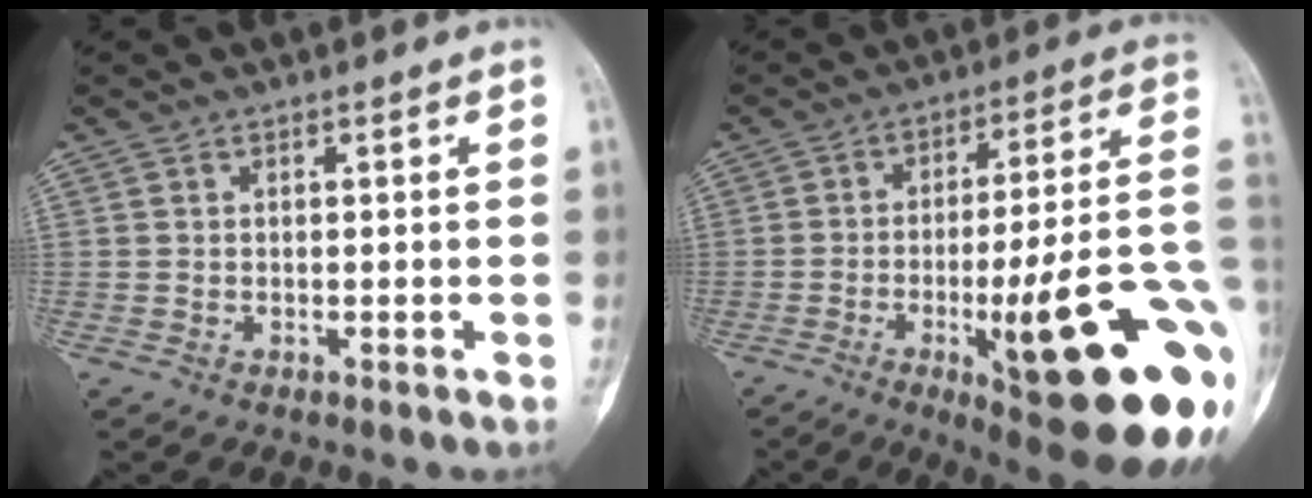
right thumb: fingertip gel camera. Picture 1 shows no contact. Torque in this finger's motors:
{"motor_torque": [1.22, 1.78, 2.09, -0.69, 0.24]}